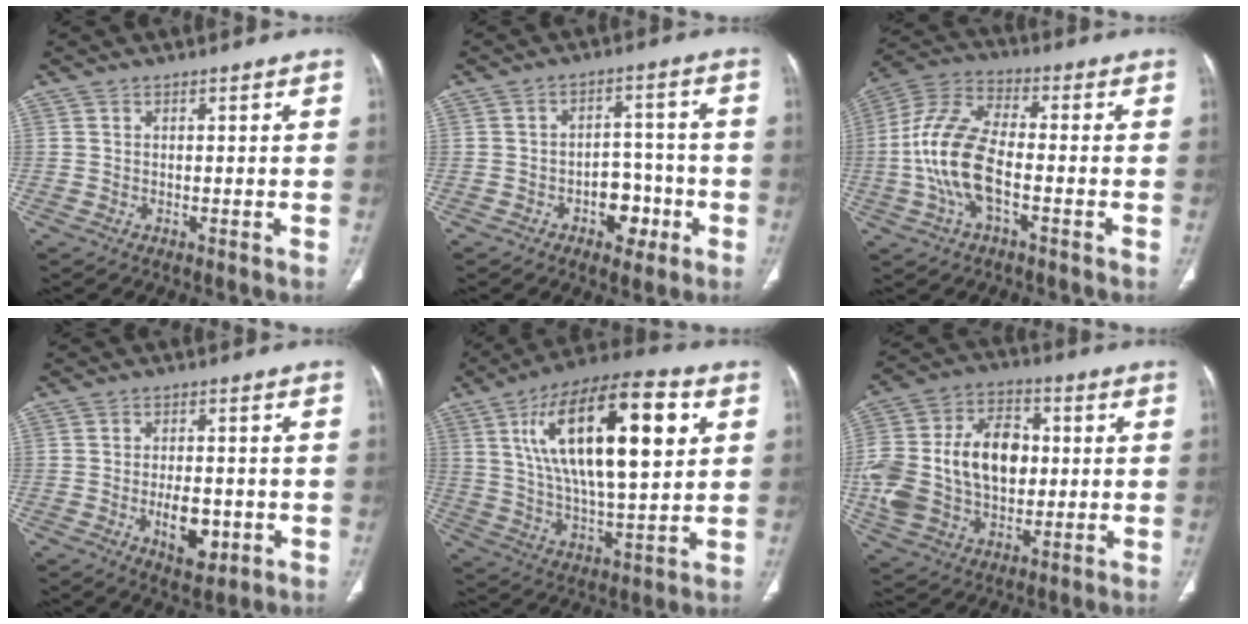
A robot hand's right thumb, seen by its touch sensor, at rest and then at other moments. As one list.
[{"total": 7.3, "force": [-3.0, 5.0, 4.4], "torque": [-0.028, 0.034, -0.043]}, {"total": 13.7, "force": [-2.7, 6.3, 11.9], "torque": [-0.259, 0.032, -0.056]}, {"total": 7.7, "force": [-2.2, 4.0, 6.2], "torque": [-0.082, 0.002, -0.026]}, {"total": 26.0, "force": [7.8, 9.9, 22.7], "torque": [-0.373, -0.007, 0.125]}, {"total": 23.0, "force": [0.4, 15.9, 16.6], "torque": [-0.332, 0.023, 0.018]}]